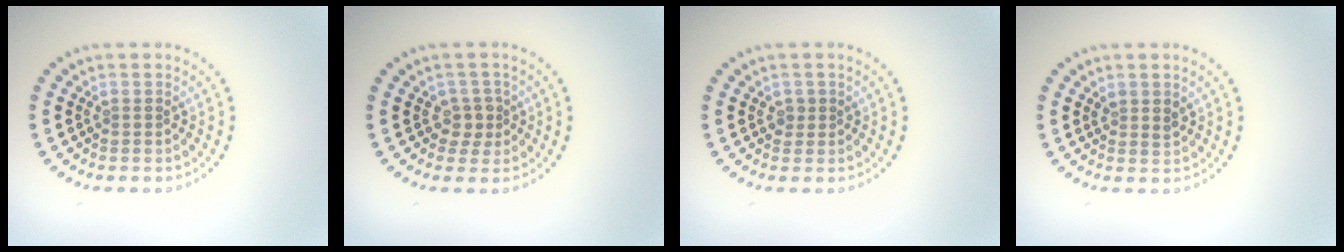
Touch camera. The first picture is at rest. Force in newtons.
{"total": 1.7, "press": 1.5, "slide": 0.9}
{"total": 0.9, "press": 0.8, "slide": 0.4}
{"total": 1.1, "press": 0.9, "slide": 0.5}